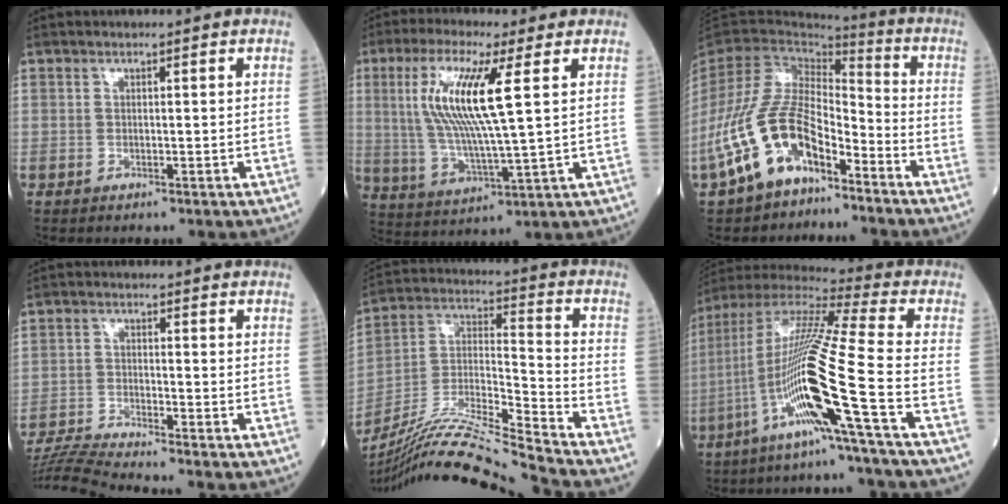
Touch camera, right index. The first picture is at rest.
{"total": 12.9, "force": [3.4, 0.8, 12.4], "torque": [-0.265, 0.000, 0.063]}
{"total": 13.3, "force": [-7.5, 6.3, 9.0], "torque": [-0.201, 0.016, -0.143]}
{"total": 6.7, "force": [-6.3, -2.0, 0.8], "torque": [-0.018, -0.019, -0.123]}
{"total": 19.3, "force": [-17.5, -2.5, 7.6], "torque": [-0.150, 0.004, -0.315]}
{"total": 19.0, "force": [-6.6, -1.8, 17.8], "torque": [-0.362, -0.012, -0.138]}